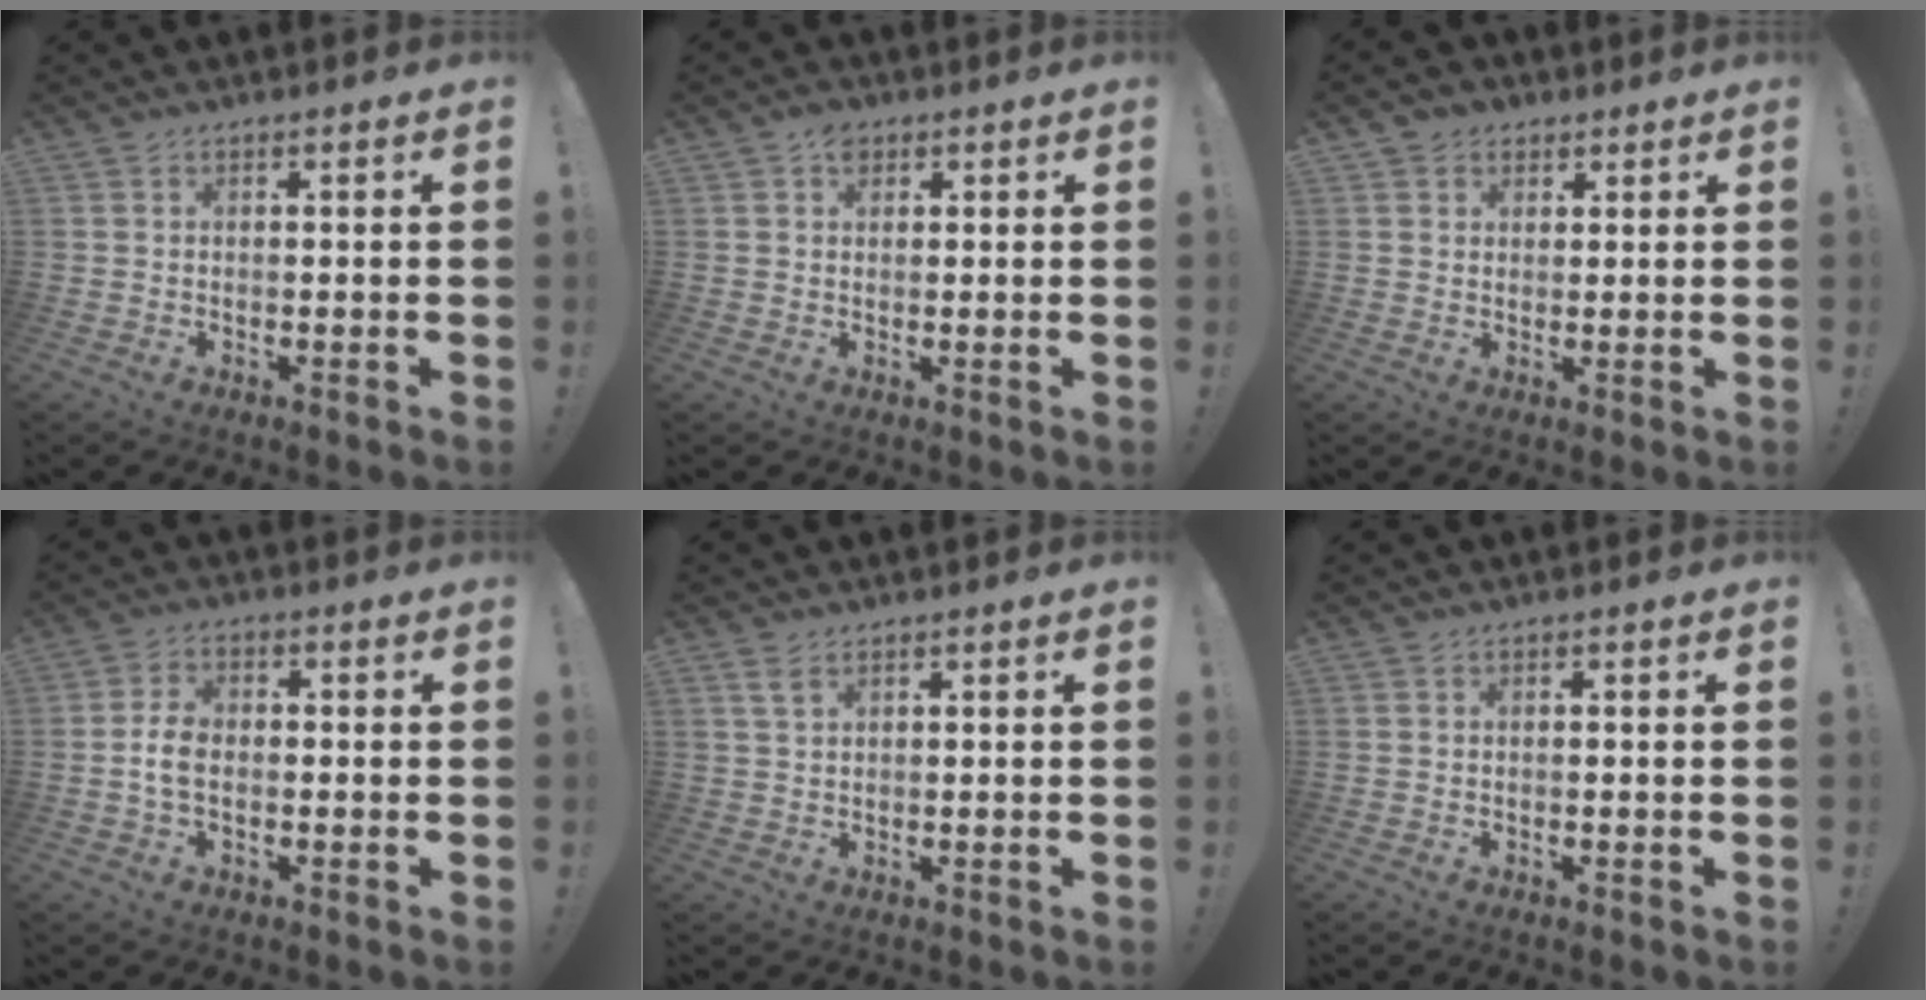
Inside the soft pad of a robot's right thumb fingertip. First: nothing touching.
{"total": 3.3, "force": [1.5, 2.4, 1.7], "torque": [-0.017, -0.004, 0.025]}
{"total": 3.8, "force": [1.8, 3.3, 0.7], "torque": [-0.003, -0.006, 0.031]}
{"total": 5.5, "force": [-0.8, 3.3, 4.4], "torque": [-0.078, 0.006, -0.015]}
{"total": 2.8, "force": [1.7, 1.2, 1.9], "torque": [-0.034, -0.005, 0.031]}
{"total": 0.0}